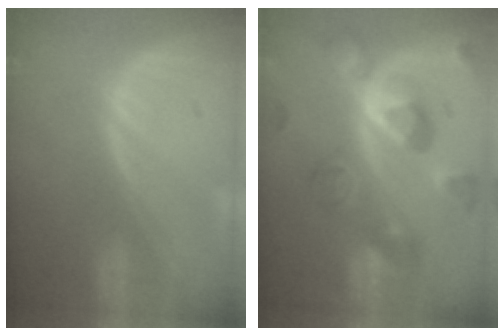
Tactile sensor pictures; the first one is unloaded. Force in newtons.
{"total": 10.4, "press": 10.3, "slide": 0.8}